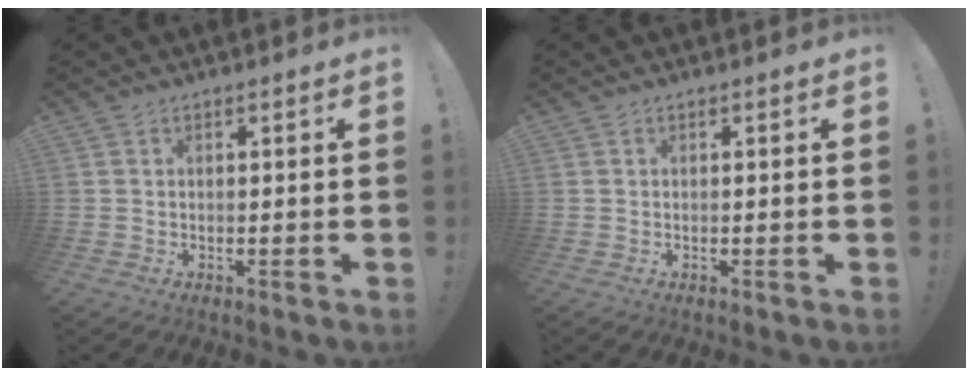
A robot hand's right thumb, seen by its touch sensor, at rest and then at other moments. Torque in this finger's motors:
{"motor_torque": [-0.02, 0.02, 0.00, 0.01, 0.00]}